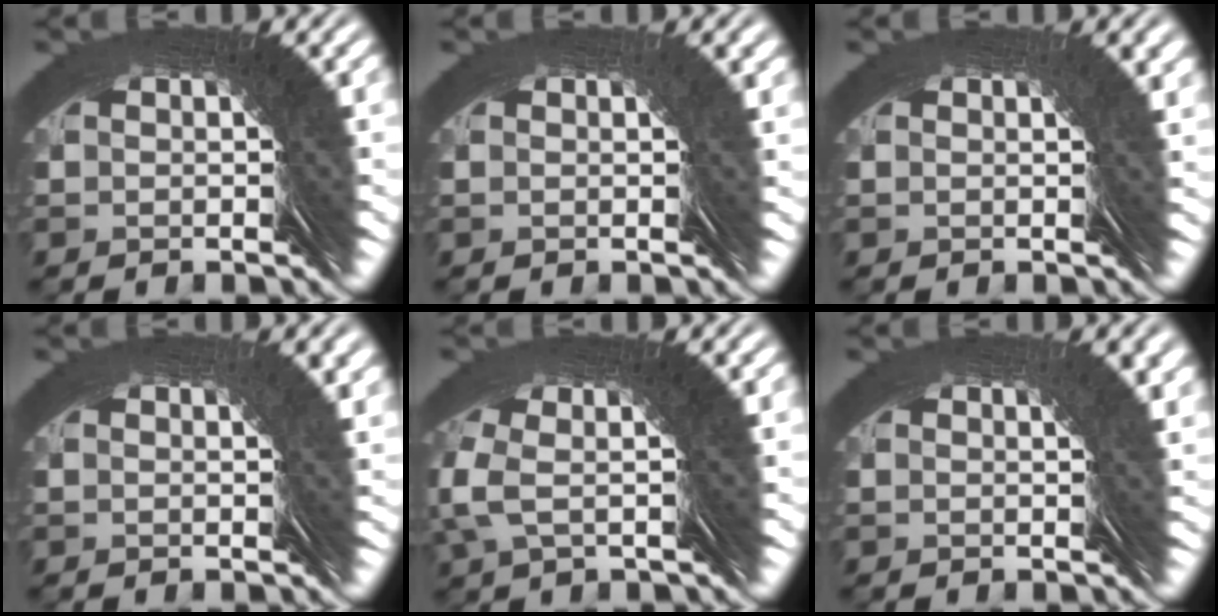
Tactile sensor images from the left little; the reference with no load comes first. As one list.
[{"total": 2.5, "force": [0.5, -2.1, -1.3], "torque": [0.031, 0.016, 0.006]}, {"total": 3.3, "force": [0.5, -2.8, -1.7], "torque": [0.036, 0.019, 0.005]}, {"total": 3.7, "force": [0.5, -3.2, -1.9], "torque": [0.041, 0.022, 0.005]}, {"total": 3.1, "force": [2.3, -2.1, 0.2], "torque": [0.010, 0.049, 0.020]}, {"total": 4.2, "force": [0.5, -3.6, -2.0], "torque": [0.043, 0.024, 0.004]}]